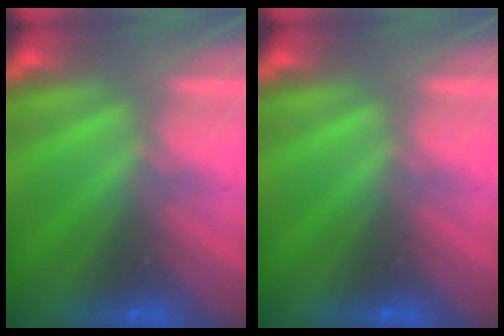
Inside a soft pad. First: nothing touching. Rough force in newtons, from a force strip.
{"total": 0.0}